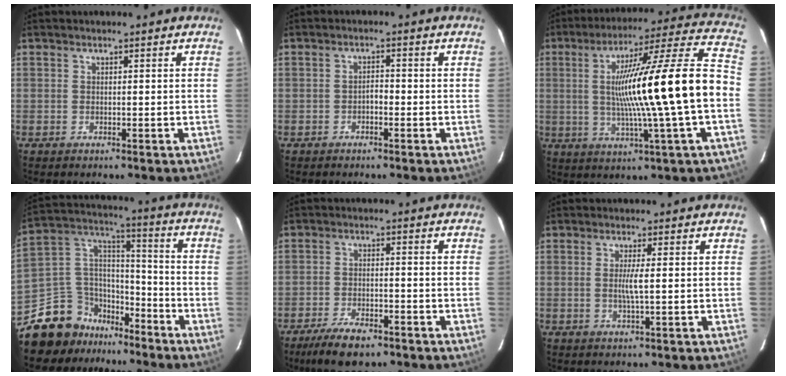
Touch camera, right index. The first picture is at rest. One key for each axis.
{"total": 1.4, "fx": -0.7, "fy": 0.6, "fz": 1.1, "tx": -0.016, "ty": 0.005, "tz": -0.013}
{"total": 20.5, "fx": -1.2, "fy": -0.9, "fz": 20.5, "tx": -0.329, "ty": 0.012, "tz": -0.026}
{"total": 14.4, "fx": -10.7, "fy": 9.2, "fz": 2.7, "tx": -0.063, "ty": 0.076, "tz": -0.182}
{"total": 7.4, "fx": -5.6, "fy": 2.1, "fz": 4.4, "tx": -0.082, "ty": -0.011, "tz": -0.095}
{"total": 2.7, "fx": 0.0, "fy": -0.3, "fz": 2.7, "tx": -0.055, "ty": -0.003, "tz": -0.001}